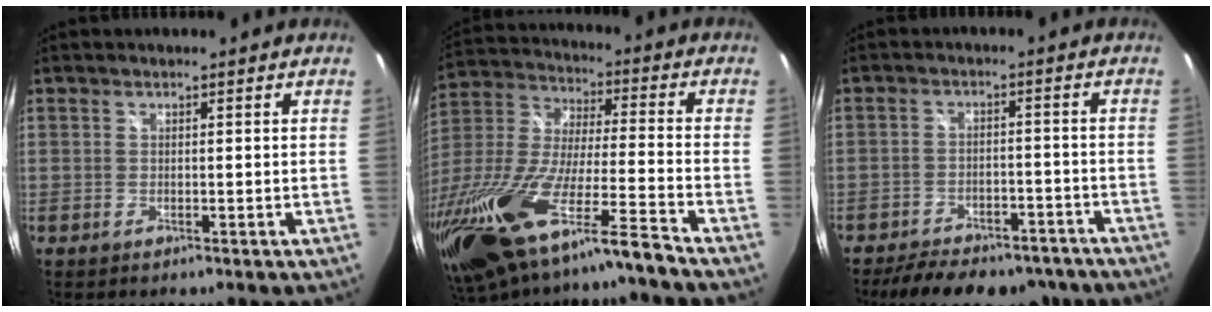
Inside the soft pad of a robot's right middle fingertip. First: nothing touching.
{"total": 23.3, "force": [-15.5, 2.5, 17.2], "torque": [-0.342, -0.058, -0.284]}
{"total": 17.7, "force": [-14.4, 6.9, 7.6], "torque": [-0.156, -0.003, -0.183]}